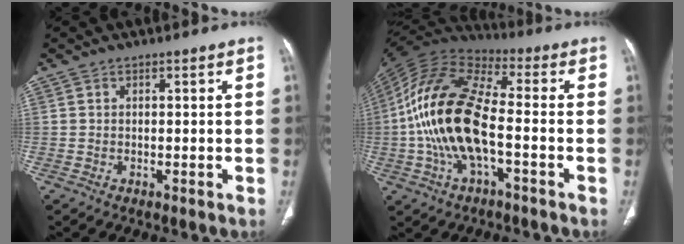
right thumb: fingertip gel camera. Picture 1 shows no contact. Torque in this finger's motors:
{"motor_torque": [0.73, 3.84, 2.67, -0.08, 0.48]}